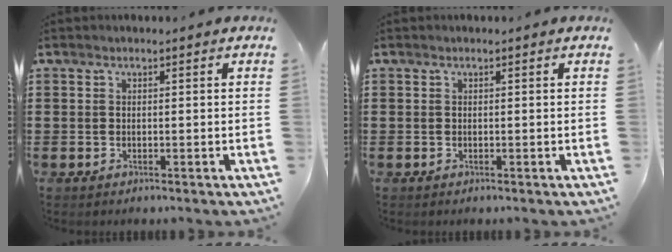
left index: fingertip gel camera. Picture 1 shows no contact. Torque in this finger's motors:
{"motor_torque": [-0.02, -0.02, 0.00, 0.00]}